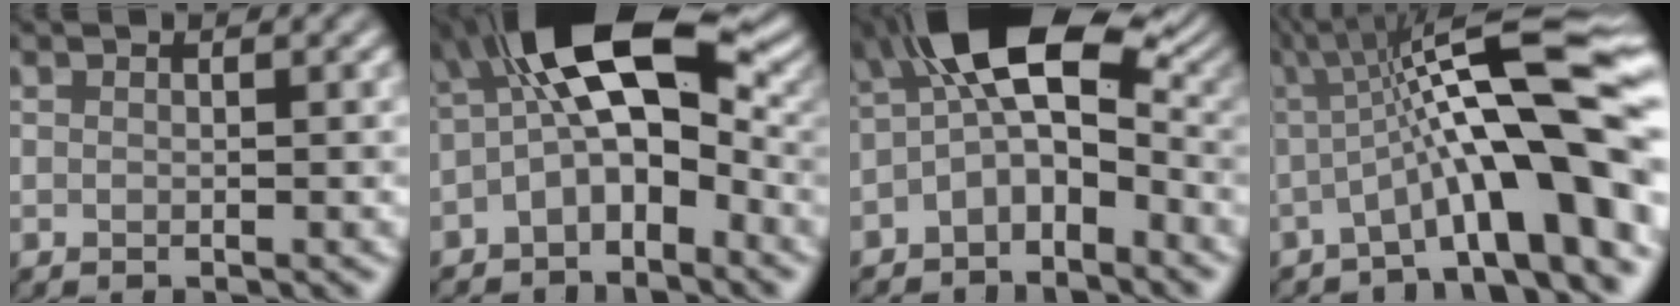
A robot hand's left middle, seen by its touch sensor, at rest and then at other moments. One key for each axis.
{"total": 9.8, "fx": -0.5, "fy": 5.0, "fz": 8.5, "tx": -0.132, "ty": 0.027, "tz": -0.031}
{"total": 8.6, "fx": -1.0, "fy": 4.7, "fz": 7.1, "tx": -0.112, "ty": 0.016, "tz": -0.035}
{"total": 13.3, "fx": -0.9, "fy": 2.7, "fz": 13.0, "tx": -0.187, "ty": 0.032, "tz": -0.022}